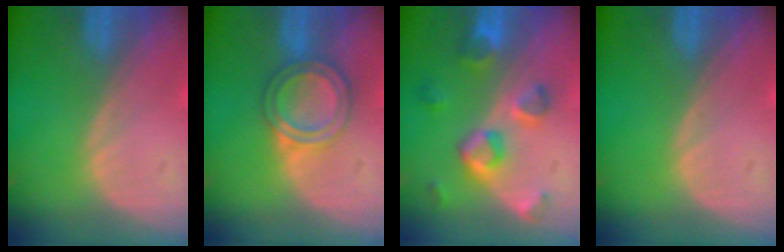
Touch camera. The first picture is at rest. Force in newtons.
{"total": 6.2, "press": 5.4, "slide": 3.0}
{"total": 7.7, "press": 7.0, "slide": 3.1}
{"total": 0.0}